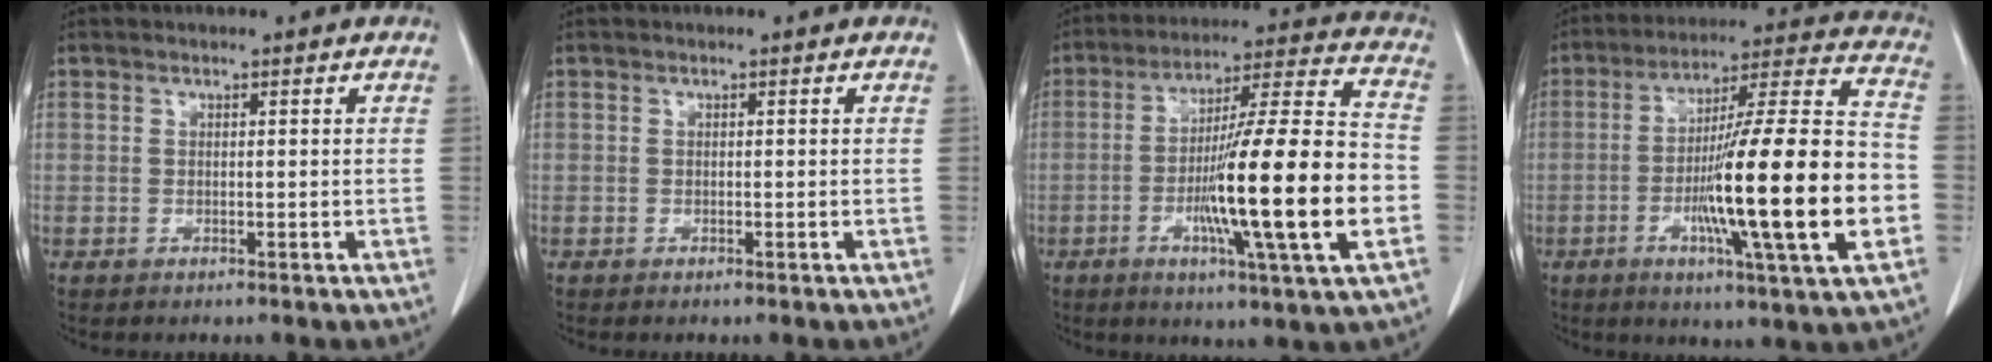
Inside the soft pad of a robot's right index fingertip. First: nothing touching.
{"total": 0.0}
{"total": 21.3, "force": [-4.9, 0.3, 20.7], "torque": [-0.326, -0.006, -0.082]}
{"total": 23.5, "force": [-5.3, 0.7, 22.9], "torque": [-0.344, -0.005, -0.090]}